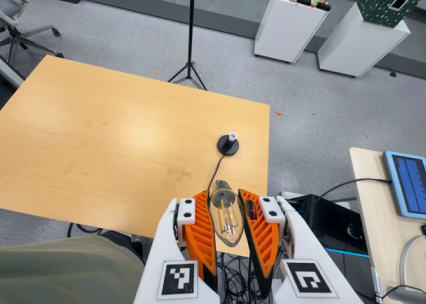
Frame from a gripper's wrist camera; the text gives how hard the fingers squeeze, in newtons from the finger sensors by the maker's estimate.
{"total": 23.3, "left": 26.3, "right": 20.4}